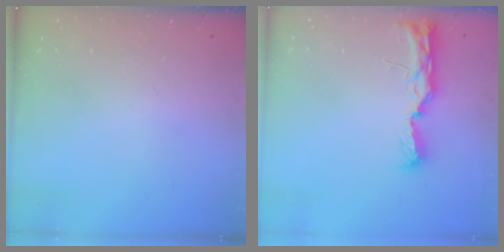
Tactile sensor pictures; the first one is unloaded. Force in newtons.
{"total": 10.7, "press": 9.7, "slide": 4.5}